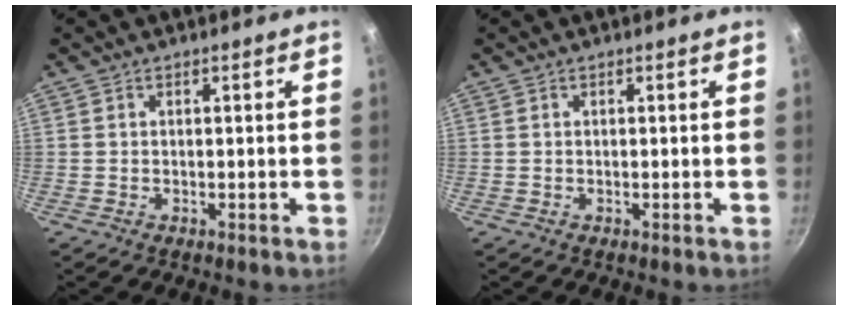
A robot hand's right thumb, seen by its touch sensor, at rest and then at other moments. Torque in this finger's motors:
{"motor_torque": [-0.03, -0.03, -0.08, 0.10, 0.00]}